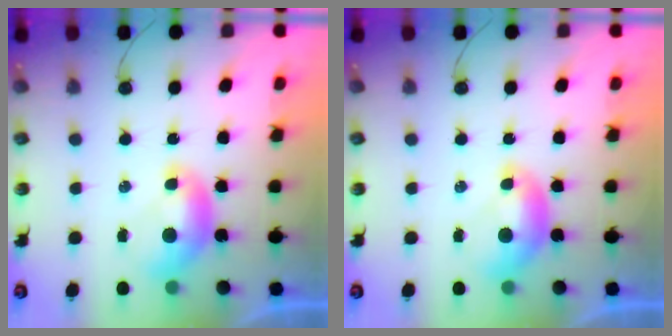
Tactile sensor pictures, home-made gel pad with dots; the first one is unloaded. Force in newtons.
{"total": 0.0}